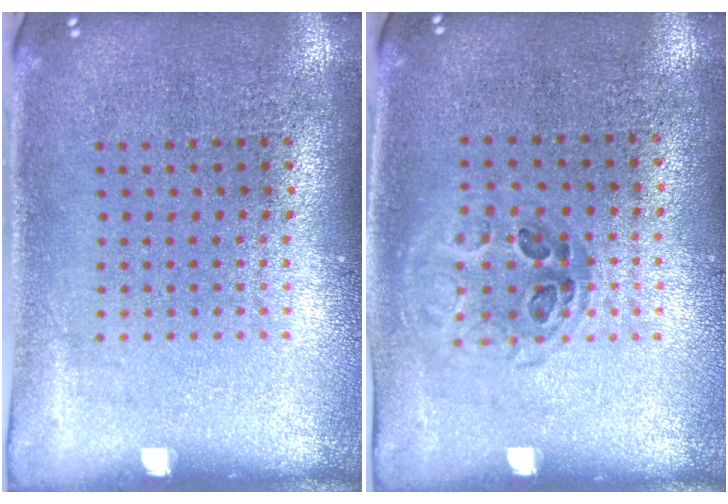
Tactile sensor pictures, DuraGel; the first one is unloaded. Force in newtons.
{"total": 1.0, "press": 0.8, "slide": 0.5}